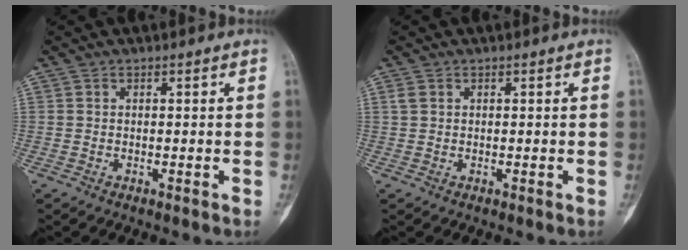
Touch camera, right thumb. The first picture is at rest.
{"total": 1.2, "force": [0.4, 0.8, 0.7], "torque": [-0.016, 0.006, 0.011]}